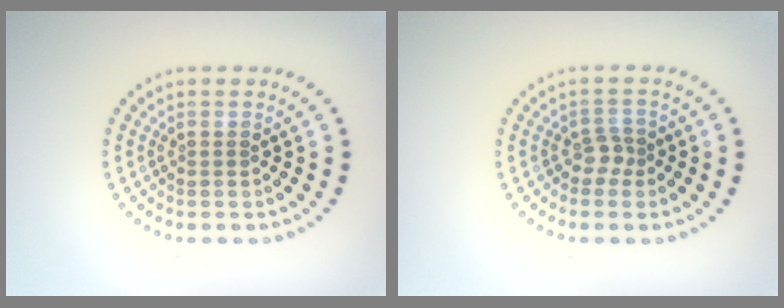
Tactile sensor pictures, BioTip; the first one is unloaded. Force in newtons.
{"total": 1.4, "press": 1.0, "slide": 0.9}